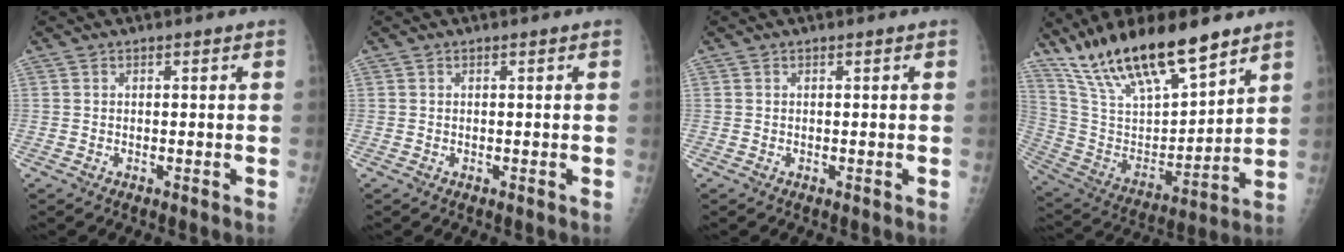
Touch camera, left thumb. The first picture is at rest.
{"total": 0.0}
{"total": 0.0}
{"total": 22.2, "force": [16.3, 6.4, 13.6], "torque": [-0.226, -0.061, 0.307]}